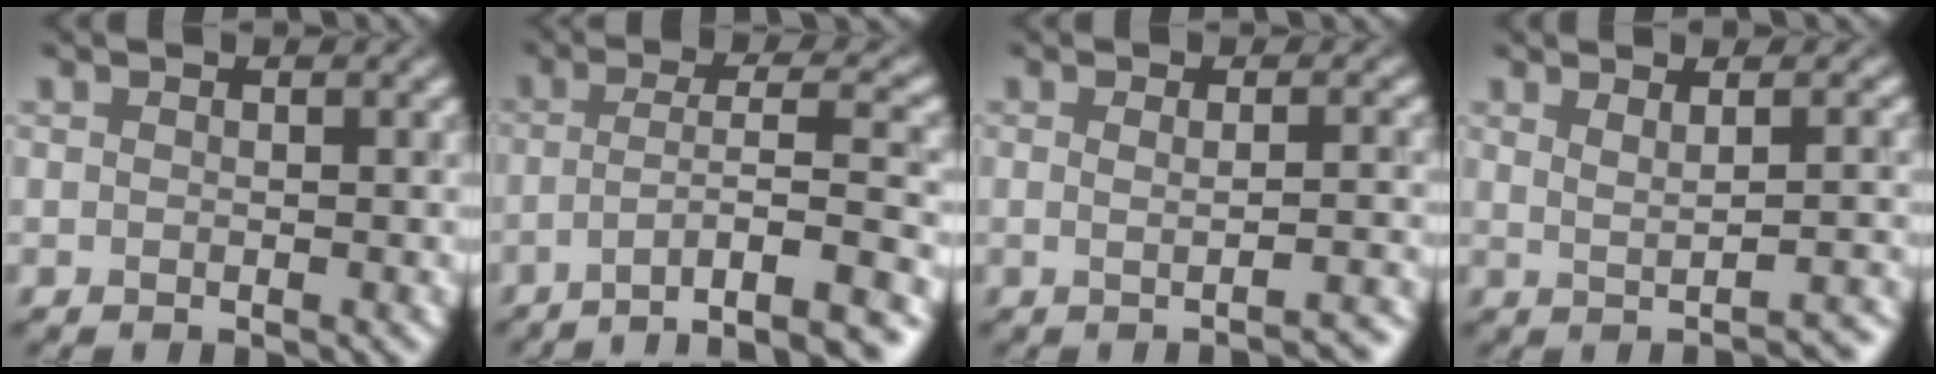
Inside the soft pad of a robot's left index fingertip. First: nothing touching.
{"total": 6.5, "force": [-3.2, 0.8, 5.6], "torque": [-0.087, 0.012, -0.039]}
{"total": 3.5, "force": [-1.1, 1.2, 3.1], "torque": [-0.005, 0.009, -0.008]}
{"total": 3.4, "force": [0.4, 1.5, 3.1], "torque": [-0.007, 0.022, 0.002]}